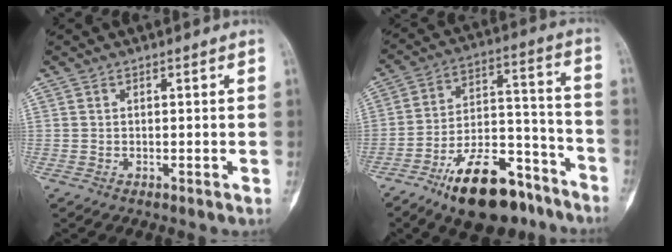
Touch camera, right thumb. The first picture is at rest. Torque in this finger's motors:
{"motor_torque": [2.61, 1.65, 1.56, -1.21, 0.41]}